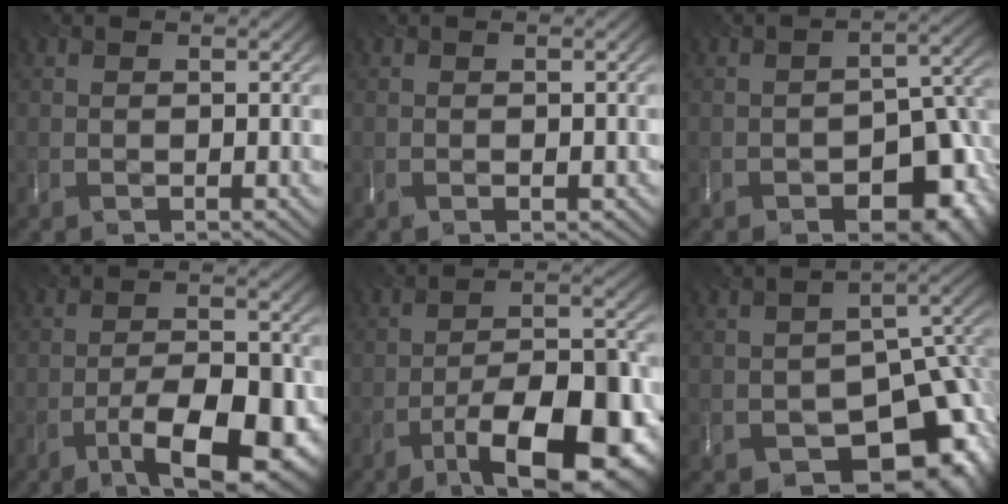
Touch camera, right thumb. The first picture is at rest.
{"total": 1.1, "force": [-0.6, 0.5, 0.7], "torque": [-0.007, -0.004, 0.001]}
{"total": 9.4, "force": [-4.7, 5.4, 6.0], "torque": [-0.088, -0.043, -0.061]}
{"total": 9.8, "force": [-5.4, 3.2, 7.6], "torque": [-0.122, -0.010, -0.078]}
{"total": 13.8, "force": [-8.1, 4.8, 10.2], "torque": [-0.155, -0.008, -0.130]}
{"total": 14.1, "force": [-7.3, 8.4, 8.6], "torque": [-0.109, -0.037, -0.097]}